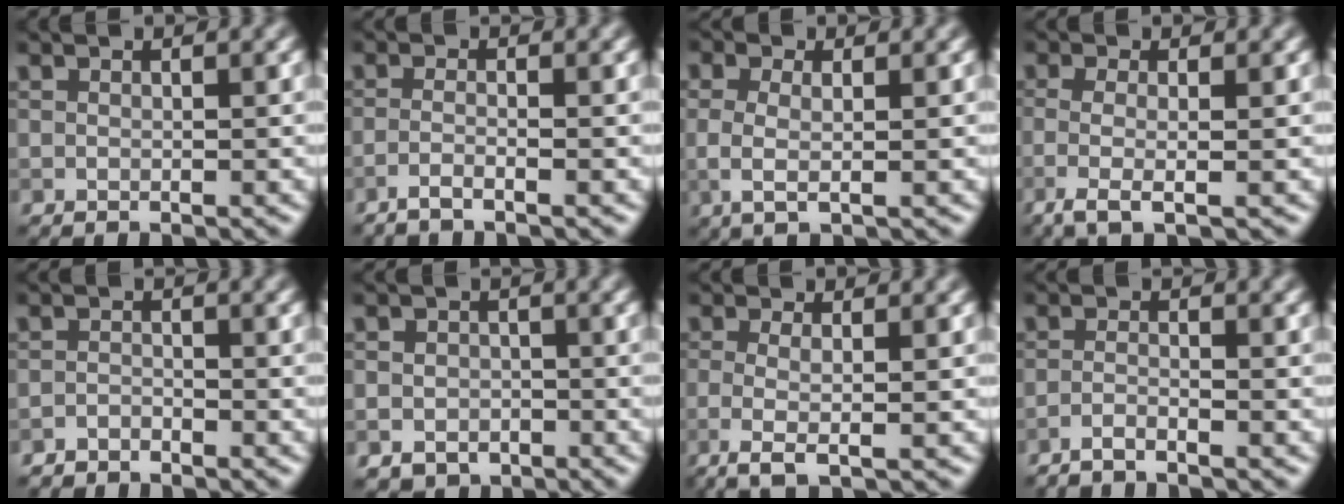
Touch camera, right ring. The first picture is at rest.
{"total": 1.8, "force": [-1.1, 0.5, 1.3], "torque": [-0.016, -0.001, -0.034]}
{"total": 2.2, "force": [0.0, 0.8, 2.1], "torque": [-0.043, -0.002, -0.004]}
{"total": 3.5, "force": [-1.0, 1.1, 3.2], "torque": [-0.057, -0.011, -0.027]}
{"total": 1.3, "force": [-1.2, 0.4, 0.2], "torque": [-0.002, 0.001, -0.026]}
{"total": 2.3, "force": [-1.0, 2.0, 0.6], "torque": [0.000, -0.003, -0.016]}
{"total": 3.3, "force": [-0.8, 1.1, 3.1], "torque": [-0.050, -0.008, -0.020]}
{"total": 1.7, "force": [-1.3, 0.3, 1.0], "torque": [-0.013, -0.001, -0.037]}